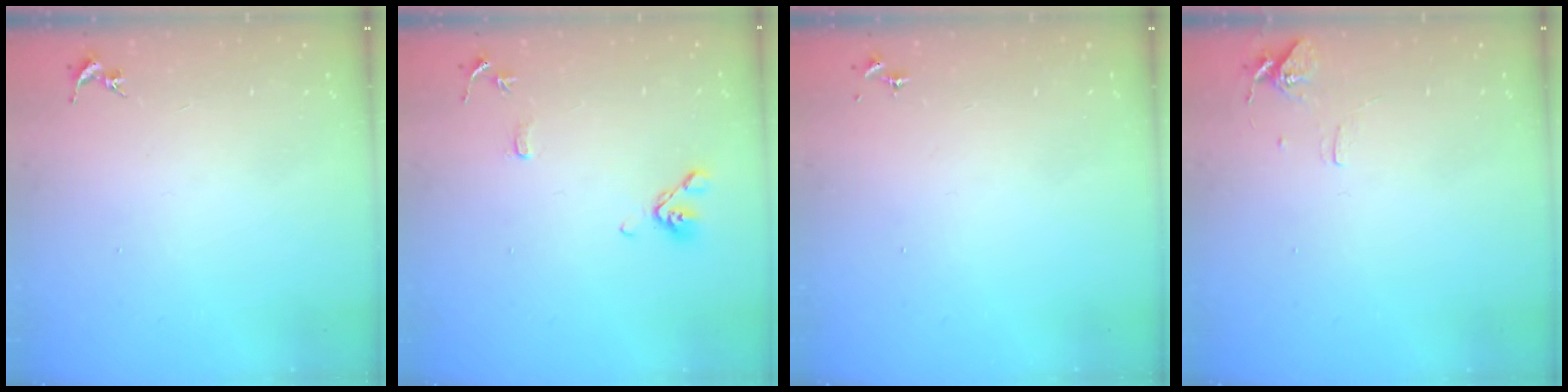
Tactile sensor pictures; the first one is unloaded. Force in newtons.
{"total": 10.5, "press": 10.4, "slide": 1.9}
{"total": 0.0}
{"total": 7.4, "press": 7.4, "slide": 0.6}